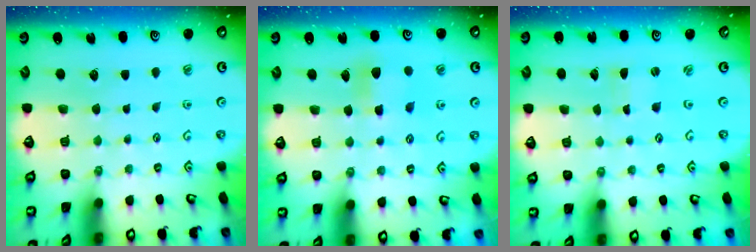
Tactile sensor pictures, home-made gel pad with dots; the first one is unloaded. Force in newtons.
{"total": 7.1, "press": 7.1, "slide": 0.4}
{"total": 0.7, "press": 0.6, "slide": 0.1}